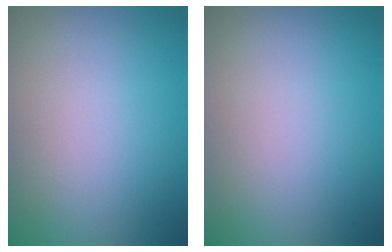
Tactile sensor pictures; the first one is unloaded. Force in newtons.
{"total": 0.0}